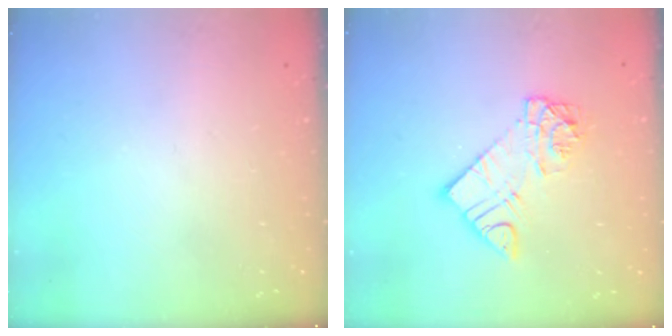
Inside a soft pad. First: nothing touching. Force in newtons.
{"total": 9.9, "press": 9.9, "slide": 1.0}